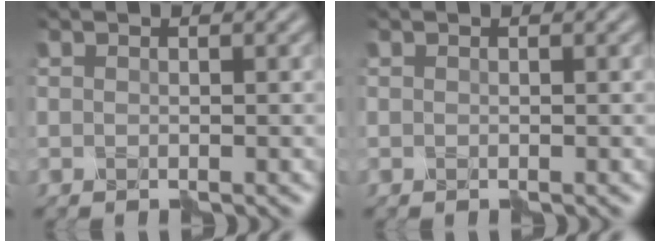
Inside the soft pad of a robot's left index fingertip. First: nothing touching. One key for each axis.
{"total": 0.0}